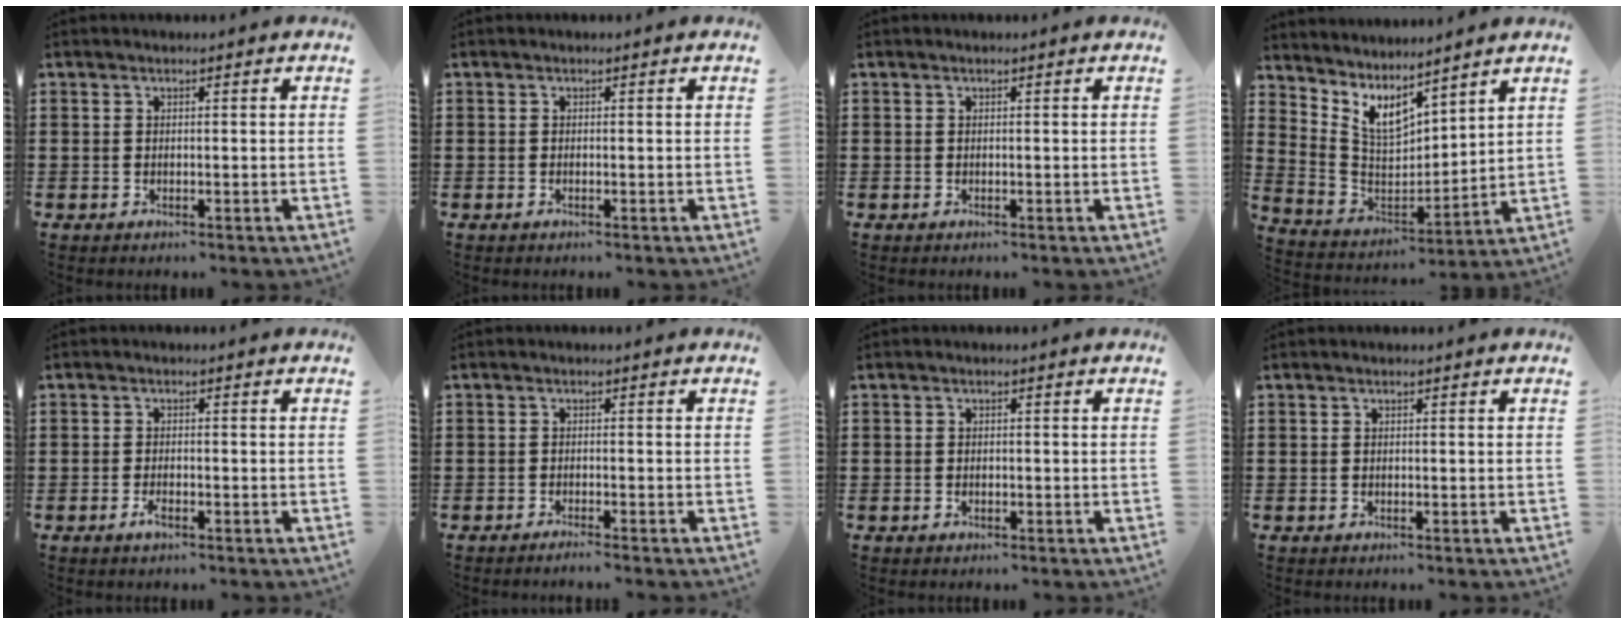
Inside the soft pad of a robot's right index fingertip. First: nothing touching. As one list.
[{"total": 0.0}, {"total": 0.0}, {"total": 6.6, "force": [5.3, 2.6, 2.9], "torque": [-0.085, -0.038, 0.097]}, {"total": 2.0, "force": [-1.0, 0.6, 1.6], "torque": [-0.037, -0.004, -0.021]}, {"total": 1.3, "force": [-1.2, -0.2, 0.4], "torque": [-0.007, 0.001, -0.023]}, {"total": 0.7, "force": [-0.3, 0.5, 0.4], "torque": [-0.010, -0.001, -0.005]}, {"total": 0.0}]